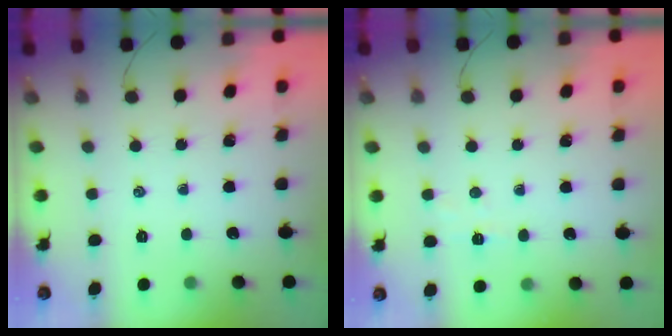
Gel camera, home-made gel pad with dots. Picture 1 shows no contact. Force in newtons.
{"total": 3.6, "press": 3.4, "slide": 1.1}